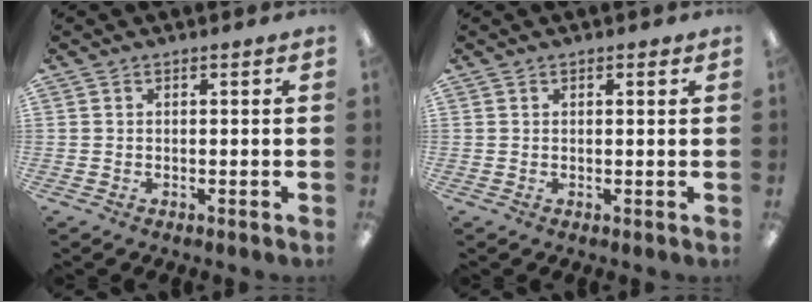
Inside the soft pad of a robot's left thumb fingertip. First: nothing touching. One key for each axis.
{"total": 0.7, "fx": 0.5, "fy": 0.3, "fz": 0.4, "tx": 0.000, "ty": -0.001, "tz": 0.007}